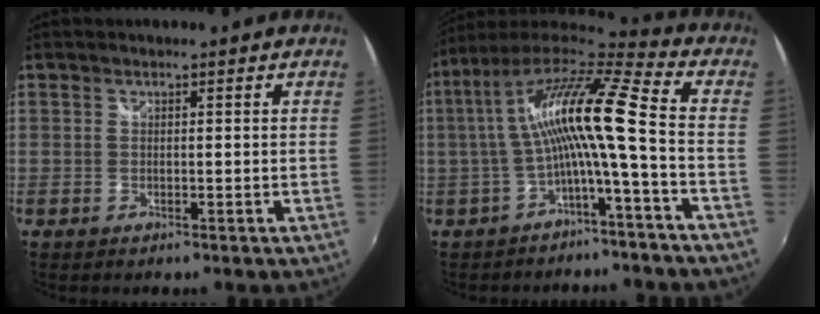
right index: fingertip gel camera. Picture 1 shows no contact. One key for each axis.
{"total": 13.7, "fx": -0.9, "fy": 0.4, "fz": 13.6, "tx": -0.258, "ty": 0.016, "tz": -0.018}